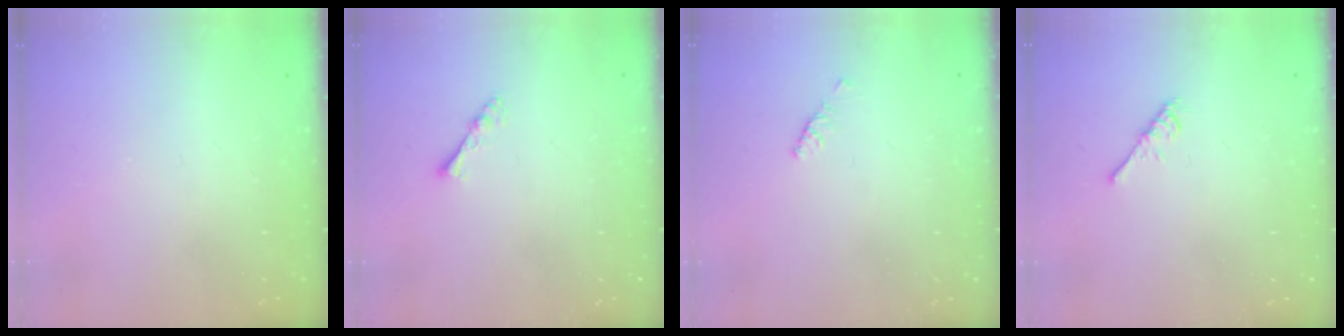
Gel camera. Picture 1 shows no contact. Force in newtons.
{"total": 2.9, "press": 2.8, "slide": 0.4}
{"total": 2.1, "press": 2.0, "slide": 0.6}
{"total": 2.7, "press": 2.7, "slide": 0.5}